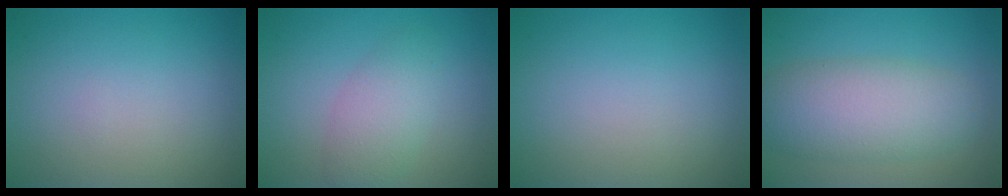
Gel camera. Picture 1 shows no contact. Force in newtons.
{"total": 3.3, "press": 3.3, "slide": 0.1}
{"total": 0.0}
{"total": 6.5, "press": 6.5, "slide": 0.4}